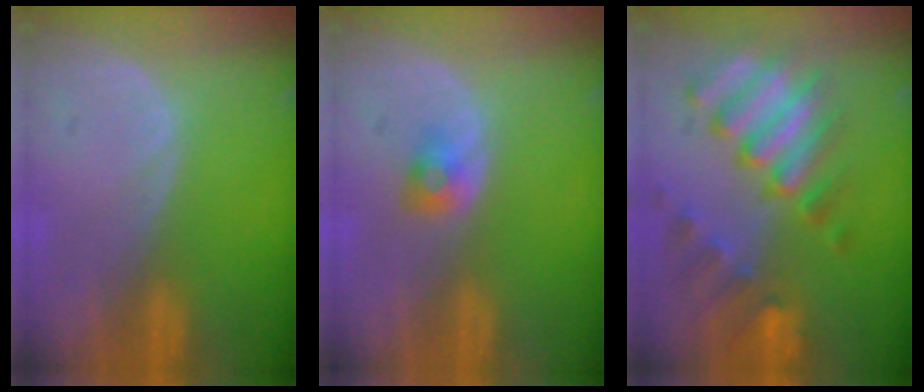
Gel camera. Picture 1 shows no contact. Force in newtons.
{"total": 2.3, "press": 2.2, "slide": 0.5}
{"total": 10.8, "press": 9.3, "slide": 5.6}